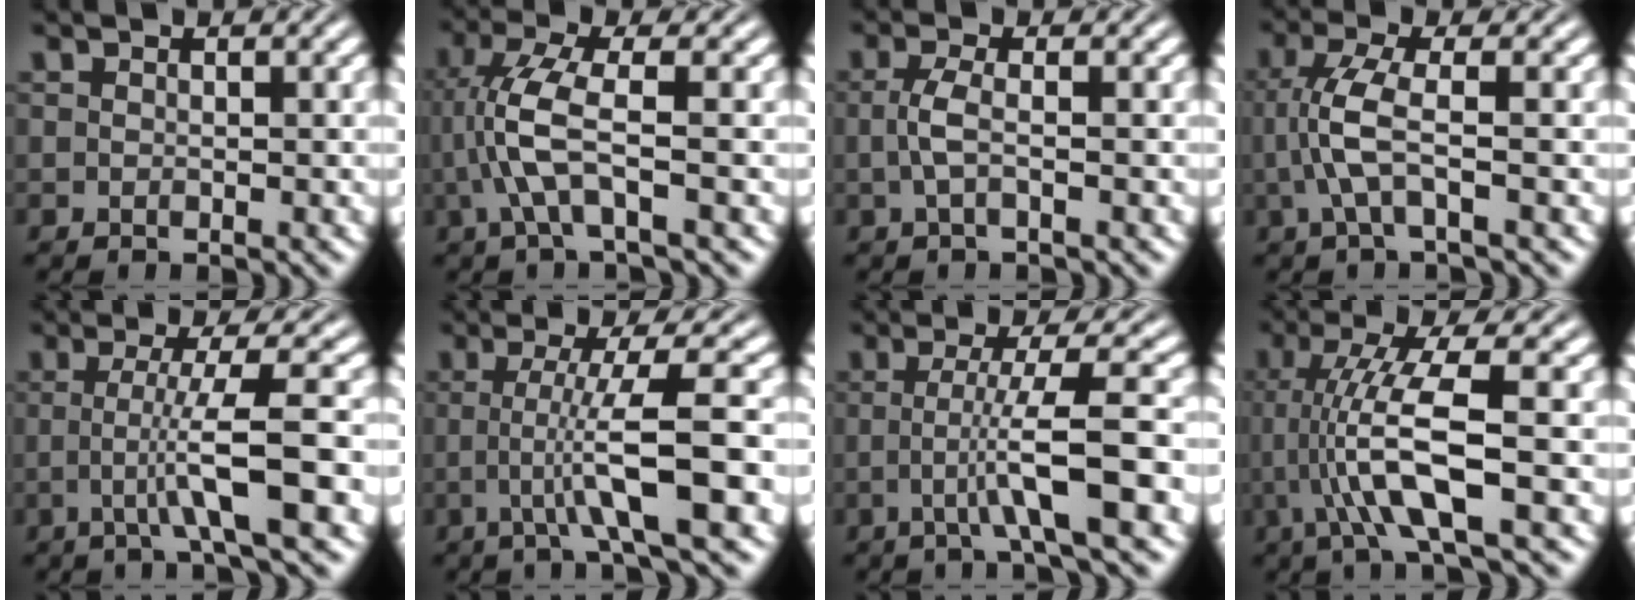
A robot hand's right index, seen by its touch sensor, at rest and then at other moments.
{"total": 4.0, "force": [-0.2, 0.4, 4.0], "torque": [-0.089, -0.005, 0.002]}
{"total": 1.8, "force": [-0.3, -0.5, 1.7], "torque": [-0.038, -0.002, -0.001]}
{"total": 3.3, "force": [-0.3, 0.1, 3.3], "torque": [-0.075, -0.005, 0.002]}
{"total": 4.5, "force": [-0.7, -0.7, 4.4], "torque": [-0.072, -0.009, -0.006]}
{"total": 5.7, "force": [-0.6, -0.2, 5.7], "torque": [-0.093, -0.011, -0.002]}
{"total": 4.8, "force": [-1.1, -0.4, 4.6], "torque": [-0.074, -0.007, -0.011]}
{"total": 6.8, "force": [-0.1, 1.3, 6.7], "torque": [-0.130, -0.013, 0.007]}